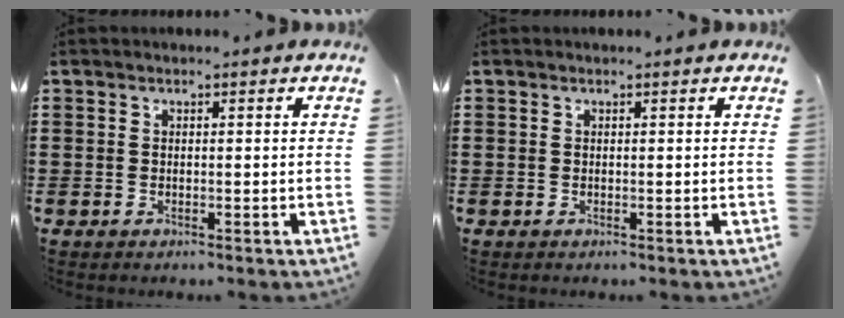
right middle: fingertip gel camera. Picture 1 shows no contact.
{"total": 0.0}